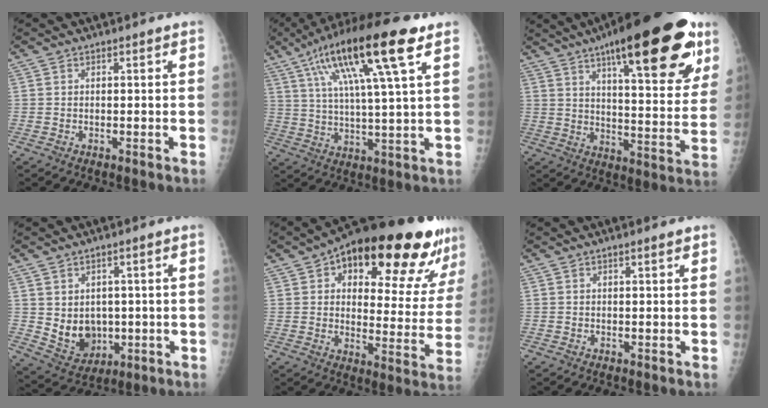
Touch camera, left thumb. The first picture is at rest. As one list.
[{"total": 19.9, "force": [9.3, 3.4, 17.3], "torque": [-0.305, -0.001, 0.154]}, {"total": 28.3, "force": [15.9, 8.0, 21.9], "torque": [-0.281, -0.038, 0.229]}, {"total": 8.0, "force": [0.0, 6.6, 4.6], "torque": [-0.044, -0.013, 0.028]}, {"total": 26.3, "force": [15.4, 9.7, 19.0], "torque": [-0.228, -0.034, 0.213]}, {"total": 1.0, "force": [0.6, 0.1, 0.8], "torque": [-0.010, -0.001, 0.009]}]